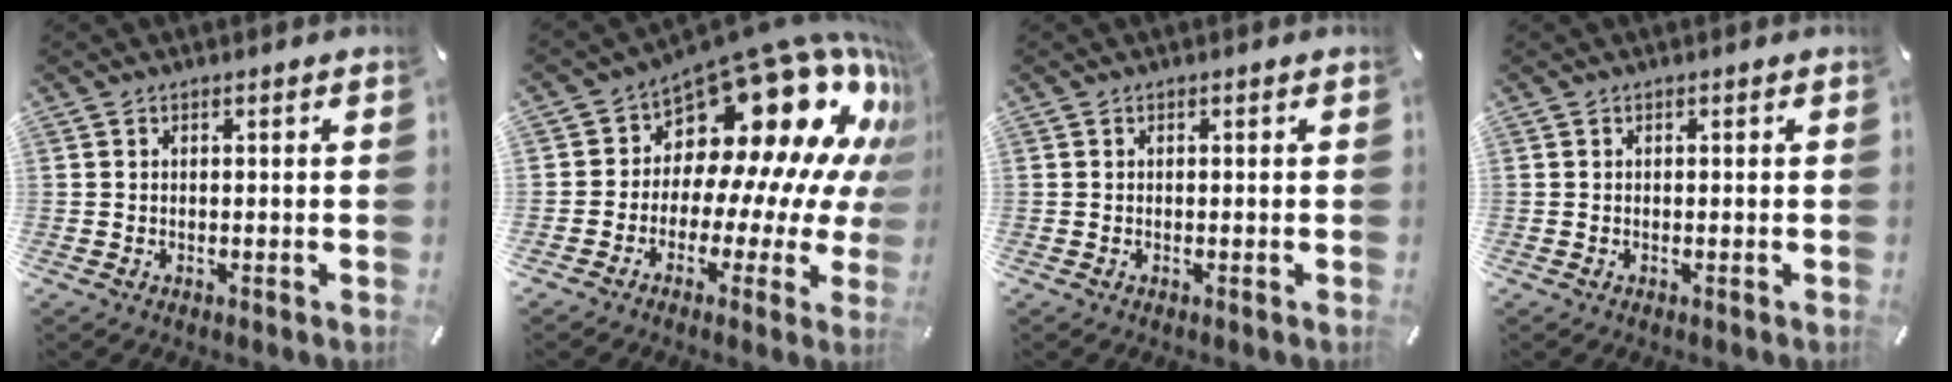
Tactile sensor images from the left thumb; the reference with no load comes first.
{"total": 20.8, "force": [11.6, 11.2, 13.2], "torque": [-0.201, -0.117, 0.203]}
{"total": 0.0}
{"total": 0.0}